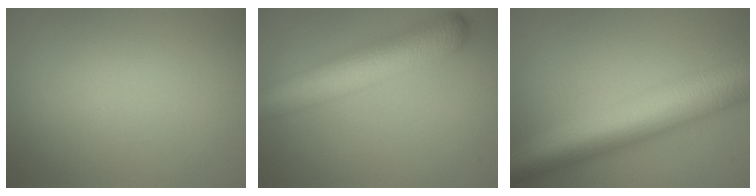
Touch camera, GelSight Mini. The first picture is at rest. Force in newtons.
{"total": 8.1, "press": 8.1, "slide": 0.3}
{"total": 10.6, "press": 10.6, "slide": 0.1}